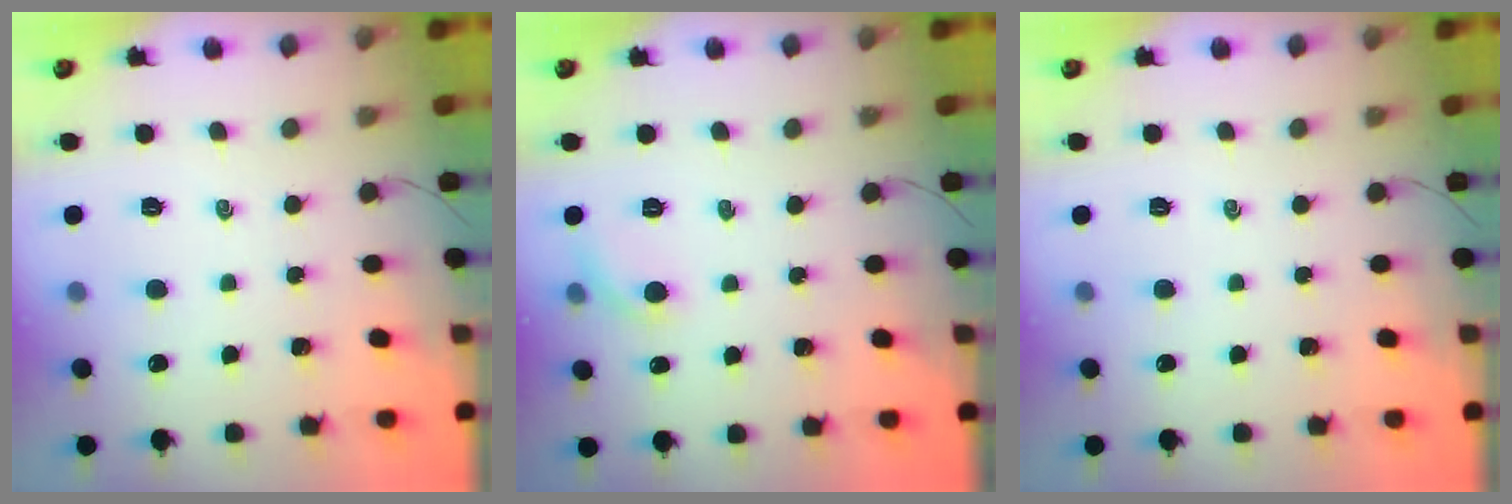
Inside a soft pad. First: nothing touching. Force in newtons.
{"total": 5.6, "press": 5.4, "slide": 1.3}
{"total": 0.0}